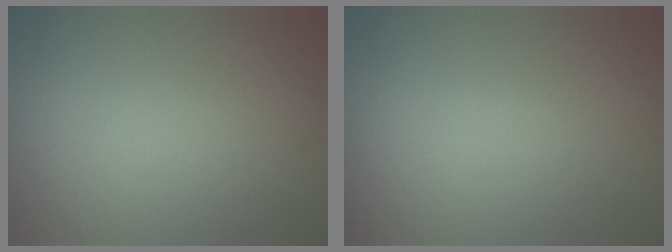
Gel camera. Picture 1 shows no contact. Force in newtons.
{"total": 0.0}